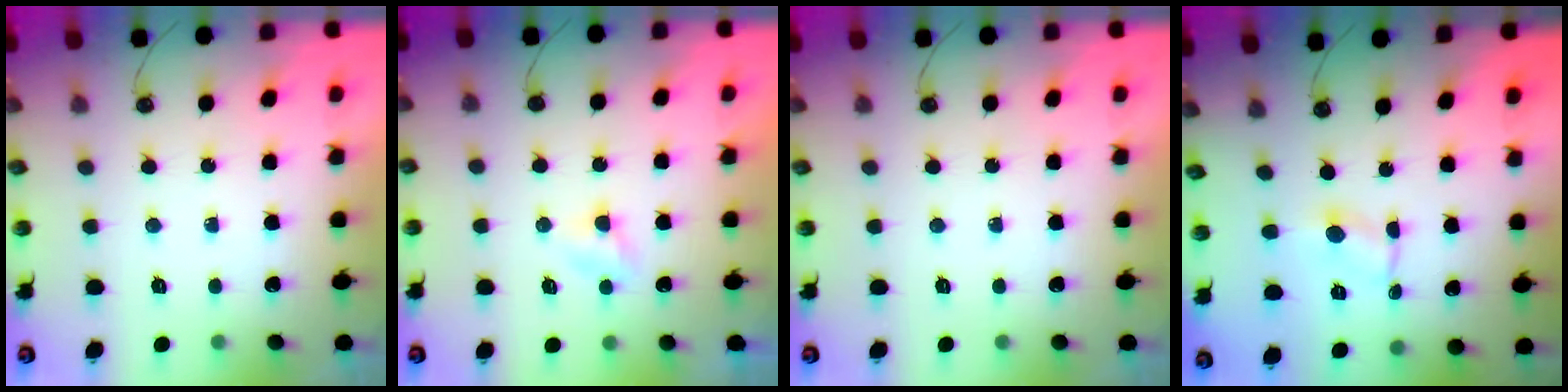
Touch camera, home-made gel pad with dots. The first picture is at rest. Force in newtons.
{"total": 2.7, "press": 2.6, "slide": 0.4}
{"total": 0.0}
{"total": 0.7, "press": 0.7, "slide": 0.1}